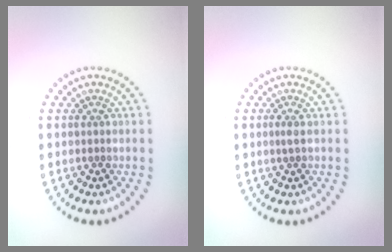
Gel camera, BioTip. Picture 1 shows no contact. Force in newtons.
{"total": 0.7, "press": 0.6, "slide": 0.4}